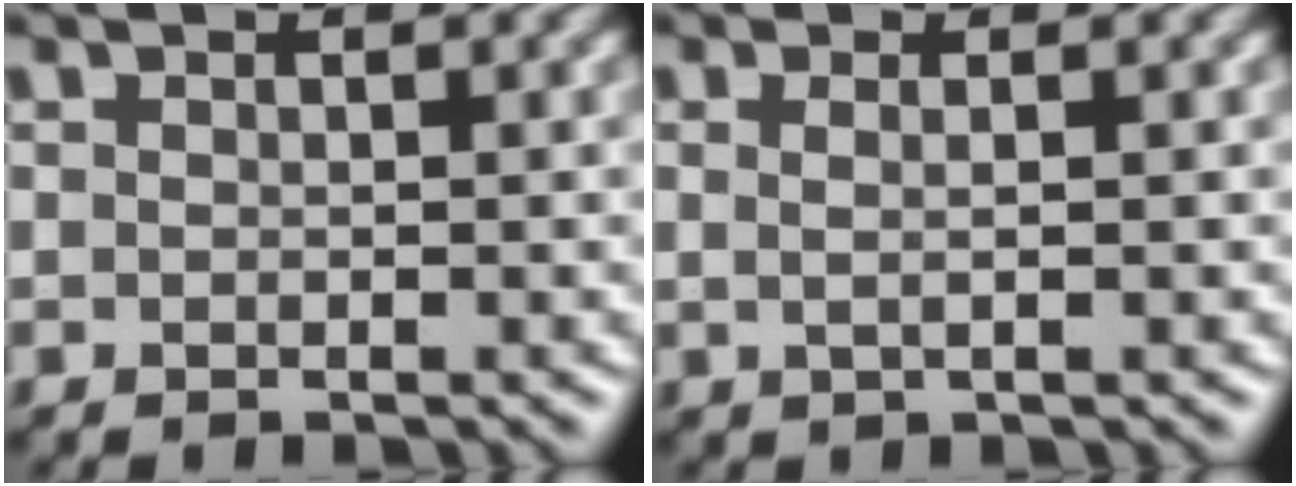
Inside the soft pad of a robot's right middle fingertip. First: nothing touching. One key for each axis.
{"total": 1.5, "fx": 0.5, "fy": 0.6, "fz": 1.3, "tx": -0.012, "ty": -0.007, "tz": -0.003}